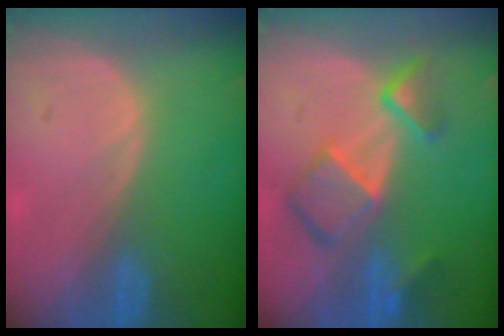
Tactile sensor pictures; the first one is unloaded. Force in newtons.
{"total": 7.9, "press": 6.8, "slide": 3.9}